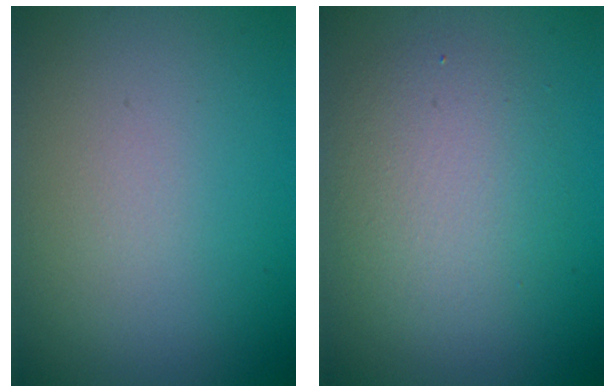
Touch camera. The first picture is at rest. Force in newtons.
{"total": 2.5, "press": 2.5, "slide": 0.4}